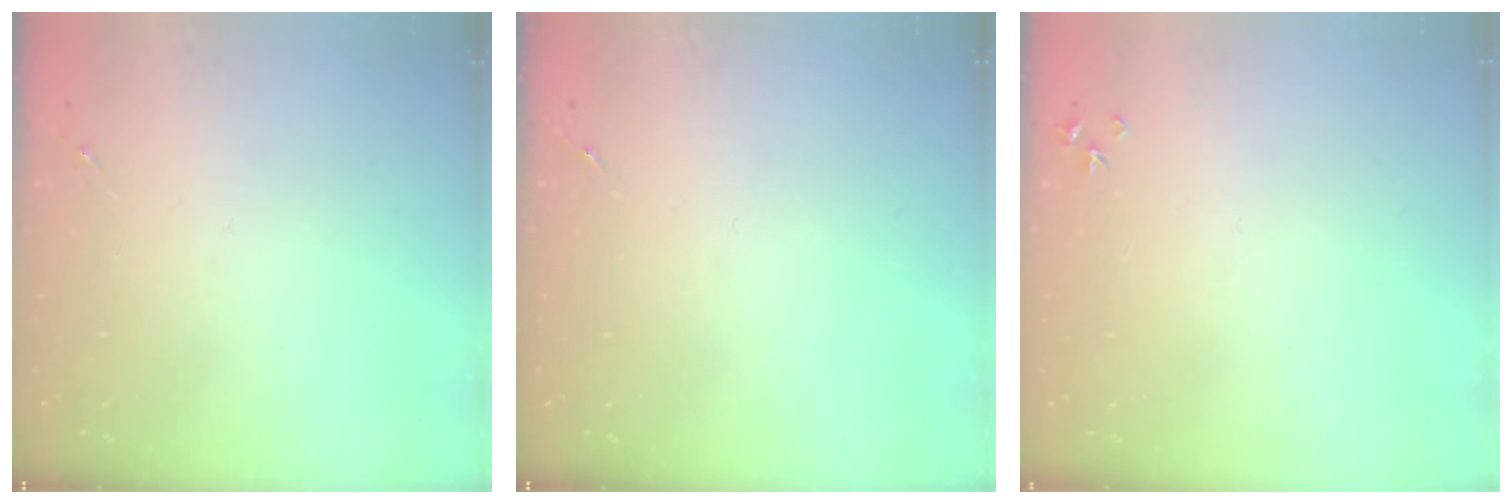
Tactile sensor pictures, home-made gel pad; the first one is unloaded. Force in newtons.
{"total": 0.0}
{"total": 3.2, "press": 3.2, "slide": 0.4}